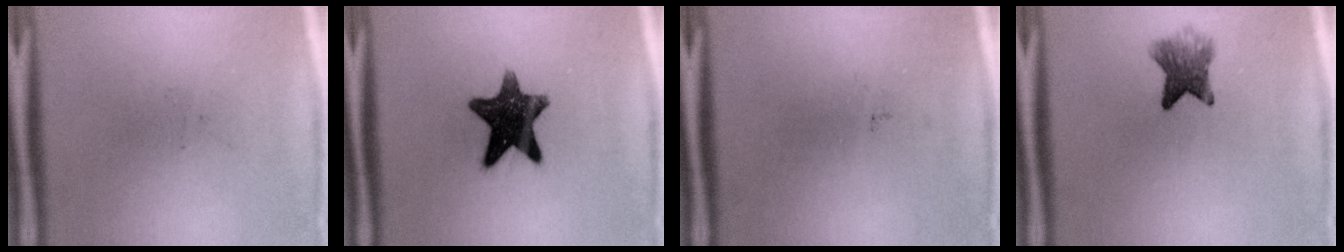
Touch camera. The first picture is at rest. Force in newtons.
{"total": 12.5}
{"total": 0.0}
{"total": 4.8}